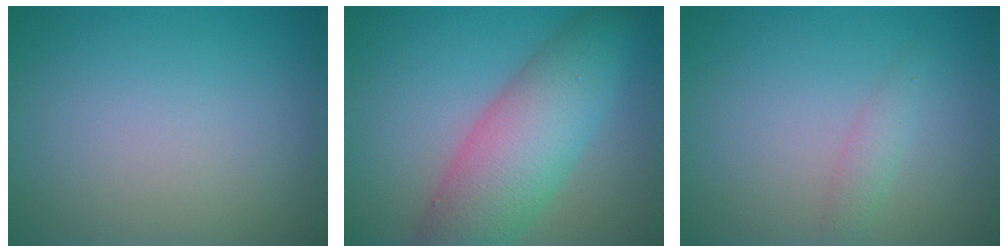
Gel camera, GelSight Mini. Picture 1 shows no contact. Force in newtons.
{"total": 8.4, "press": 8.4, "slide": 0.3}
{"total": 1.3, "press": 1.3, "slide": 0.1}